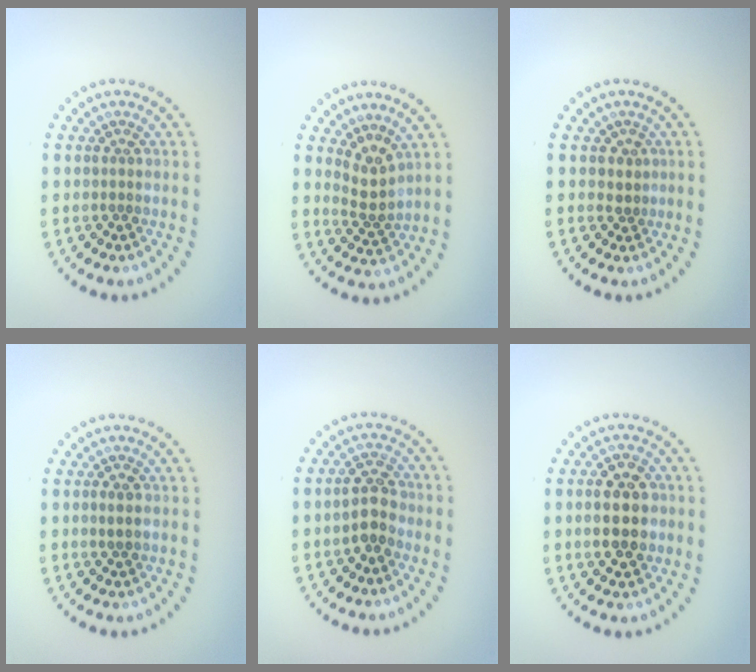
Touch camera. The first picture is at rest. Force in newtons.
{"total": 2.4, "press": 1.9, "slide": 1.5}
{"total": 1.2, "press": 0.8, "slide": 0.8}
{"total": 0.8, "press": 0.8, "slide": 0.3}
{"total": 3.0, "press": 2.8, "slide": 0.9}
{"total": 5.1, "press": 5.1, "slide": 0.3}